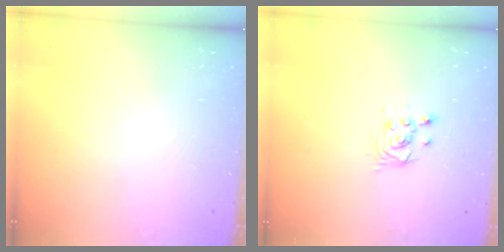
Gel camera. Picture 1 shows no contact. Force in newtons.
{"total": 2.9, "press": 2.9, "slide": 0.1}